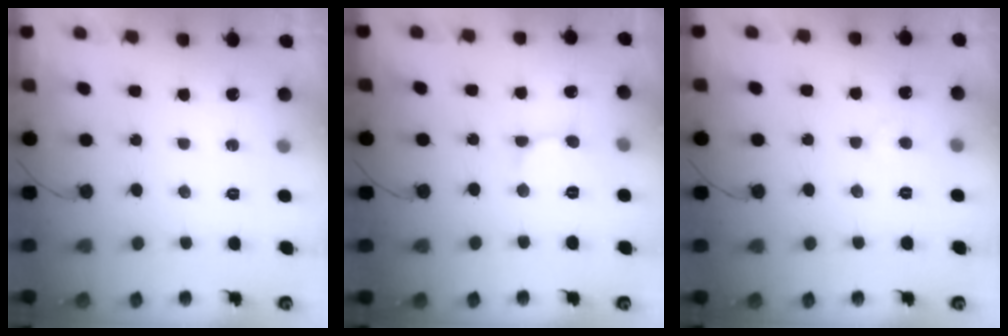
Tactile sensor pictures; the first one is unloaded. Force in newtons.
{"total": 2.4, "press": 2.4, "slide": 0.1}
{"total": 3.5, "press": 3.5, "slide": 0.4}